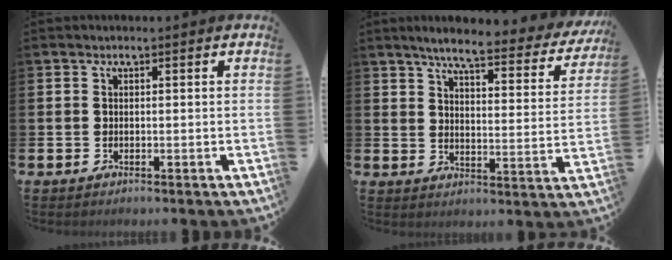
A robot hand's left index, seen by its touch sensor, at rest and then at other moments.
{"total": 5.8, "force": [4.9, 0.7, 2.9], "torque": [-0.066, -0.039, 0.074]}